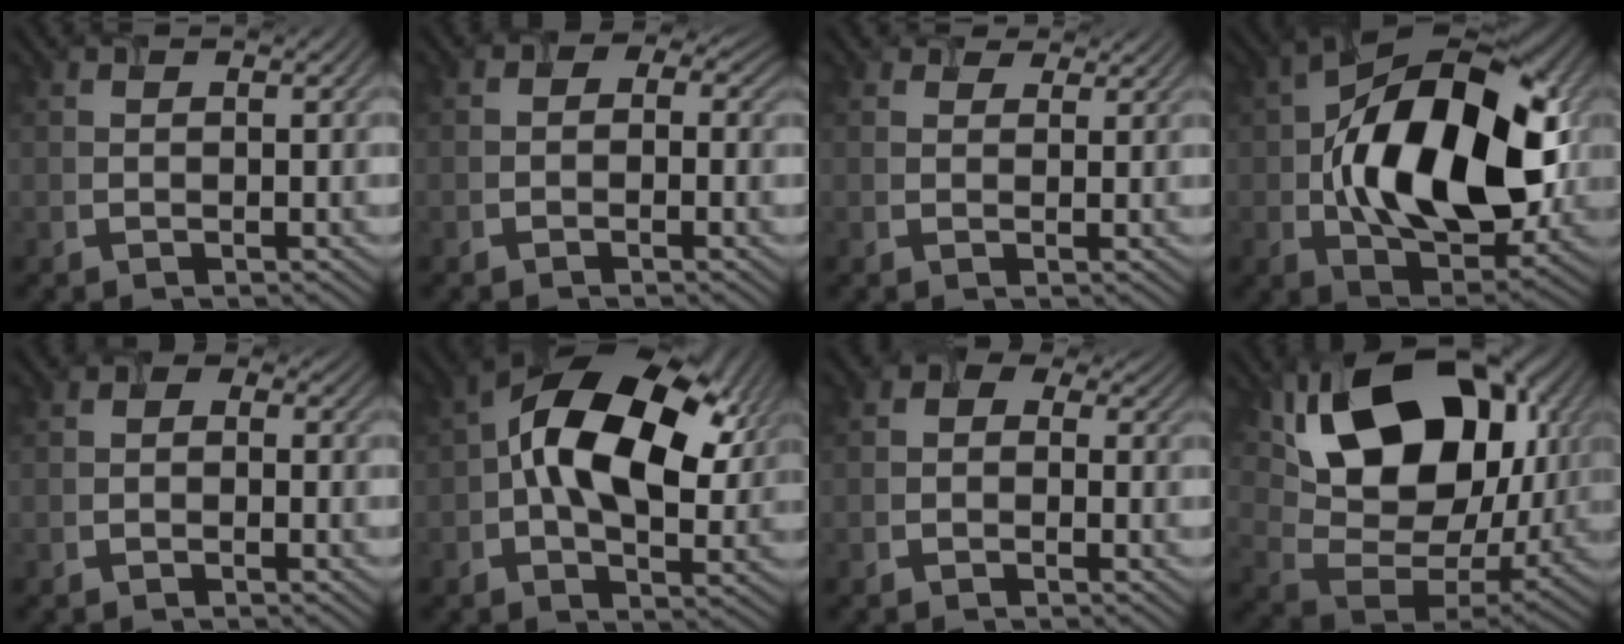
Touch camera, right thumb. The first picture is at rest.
{"total": 1.8, "force": [-0.6, 1.4, 0.8], "torque": [-0.014, 0.002, -0.016]}
{"total": 2.1, "force": [1.6, 1.2, 0.6], "torque": [-0.017, 0.000, 0.023]}
{"total": 17.3, "force": [0.0, 10.2, 14.0], "torque": [-0.247, -0.003, 0.003]}
{"total": 1.4, "force": [-0.8, 1.0, 0.5], "torque": [-0.009, 0.003, -0.021]}
{"total": 16.0, "force": [3.5, 9.2, 12.6], "torque": [-0.215, 0.016, 0.050]}
{"total": 2.1, "force": [-0.4, 1.8, 1.1], "torque": [-0.019, 0.006, -0.016]}
{"total": 18.6, "force": [7.2, 11.6, 12.6], "torque": [-0.222, 0.015, 0.126]}